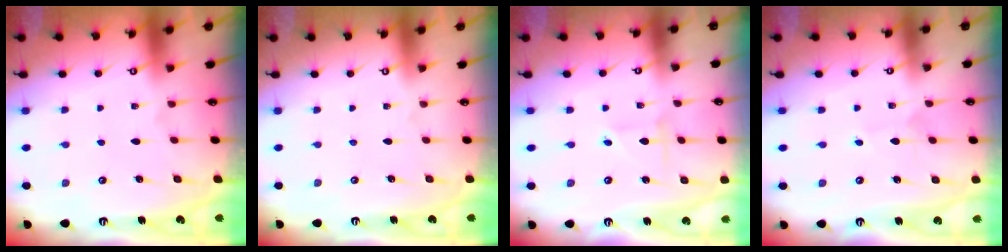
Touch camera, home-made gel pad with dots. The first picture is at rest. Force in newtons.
{"total": 0.0}
{"total": 1.4, "press": 1.4, "slide": 0.1}
{"total": 2.1, "press": 2.1, "slide": 0.1}